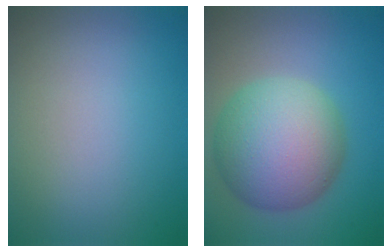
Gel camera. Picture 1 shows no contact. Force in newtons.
{"total": 10.5, "press": 10.5, "slide": 0.3}